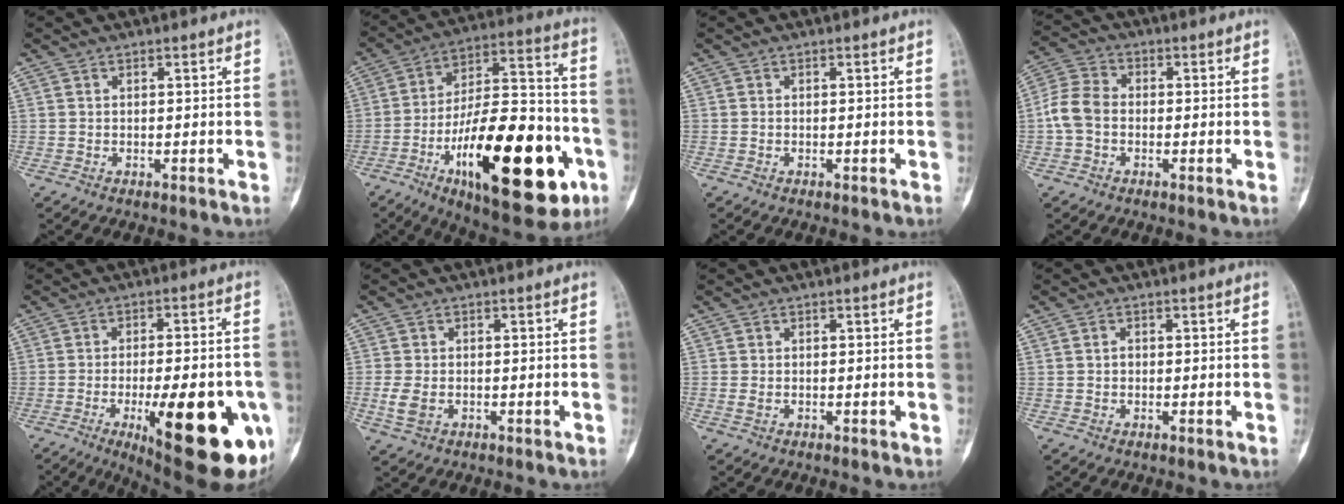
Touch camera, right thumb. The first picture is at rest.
{"total": 32.2, "force": [-11.9, 12.3, 27.3], "torque": [-0.398, 0.048, -0.174]}
{"total": 0.0}
{"total": 6.8, "force": [-1.1, 5.1, 4.3], "torque": [-0.087, 0.021, -0.032]}
{"total": 24.8, "force": [-8.5, 8.1, 21.9], "torque": [-0.242, 0.000, -0.100]}
{"total": 3.8, "force": [-0.9, 2.6, 2.6], "torque": [-0.061, -0.001, -0.016]}
{"total": 0.9, "force": [-0.2, 0.6, 0.6], "torque": [-0.017, 0.000, -0.006]}
{"total": 1.1, "force": [0.0, 0.9, 0.6], "torque": [-0.003, 0.002, -0.002]}